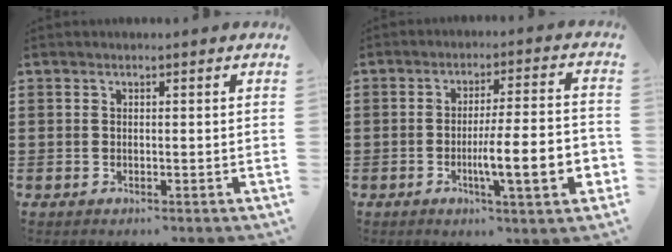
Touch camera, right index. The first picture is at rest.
{"total": 10.4, "force": [-2.9, 1.3, 9.9], "torque": [-0.169, -0.007, -0.051]}